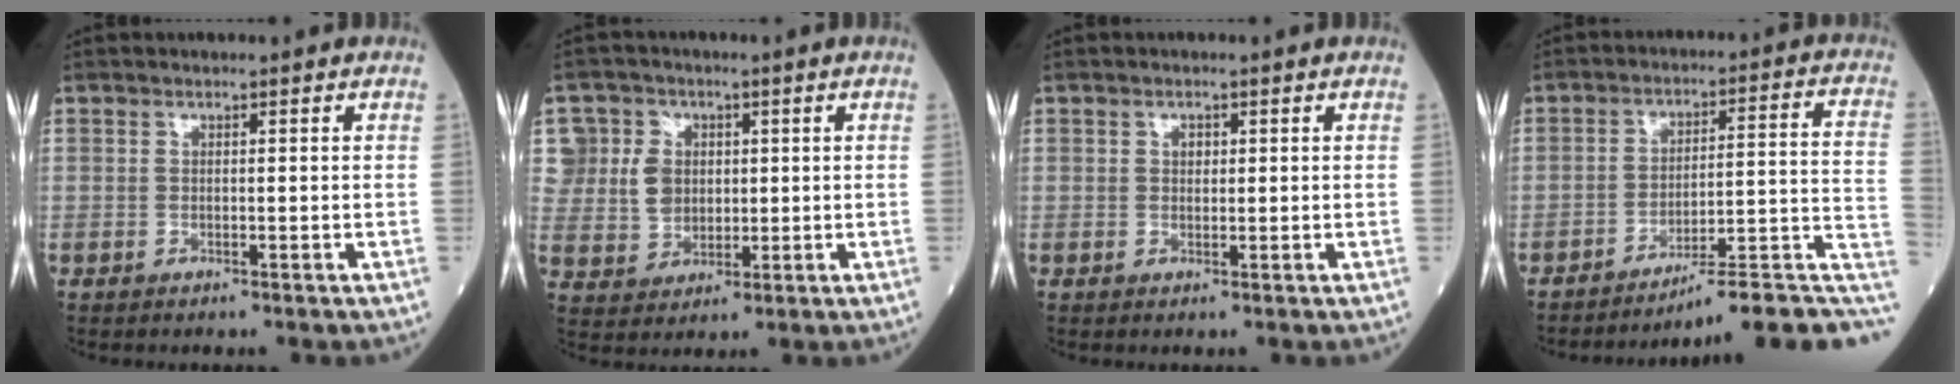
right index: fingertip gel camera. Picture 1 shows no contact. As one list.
[{"total": 10.1, "force": [2.7, 9.3, 2.9], "torque": [-0.067, 0.032, 0.063]}, {"total": 1.1, "force": [0.3, 0.8, 0.7], "torque": [-0.010, 0.000, 0.005]}, {"total": 13.6, "force": [-11.8, -1.0, 6.8], "torque": [-0.048, 0.038, -0.165]}]